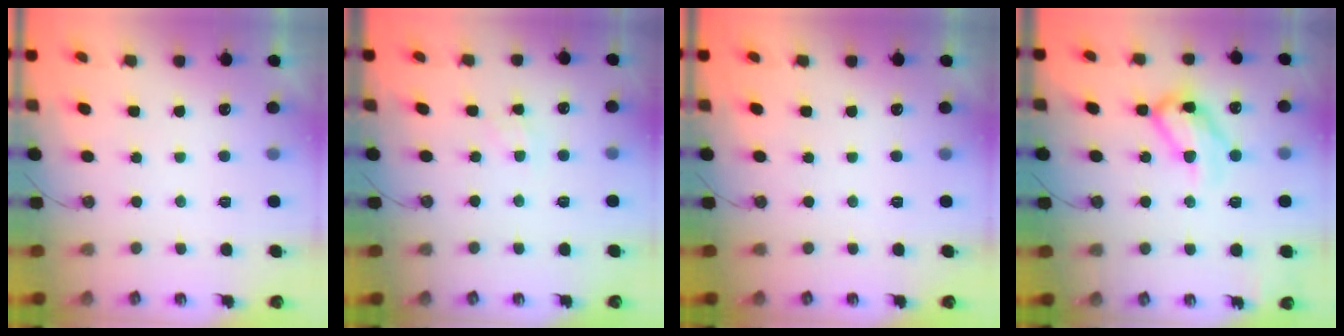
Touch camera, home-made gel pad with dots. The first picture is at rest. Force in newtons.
{"total": 1.4, "press": 1.3, "slide": 0.2}
{"total": 0.0}
{"total": 14.8, "press": 14.7, "slide": 1.6}